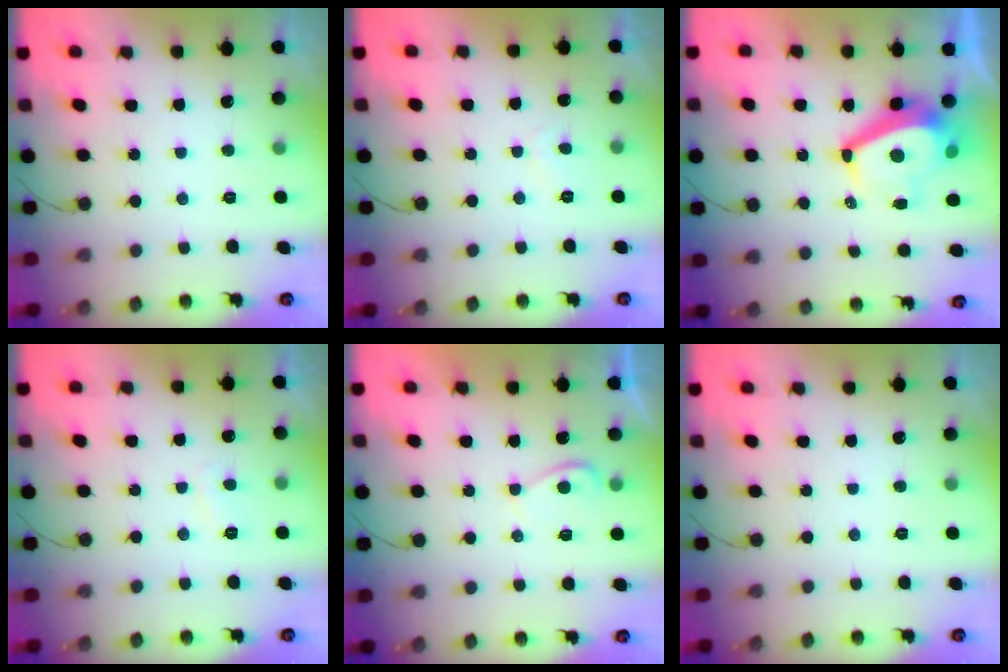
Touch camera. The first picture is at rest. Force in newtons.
{"total": 1.4, "press": 1.3, "slide": 0.5}
{"total": 10.2, "press": 10.1, "slide": 1.4}
{"total": 2.0, "press": 1.9, "slide": 0.6}
{"total": 2.1, "press": 2.0, "slide": 0.5}
{"total": 0.0}